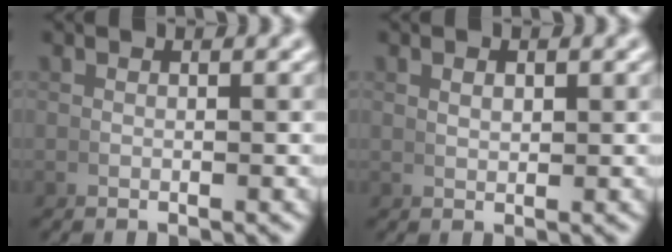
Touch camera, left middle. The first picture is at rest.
{"total": 0.9, "force": [0.6, 0.2, 0.6], "torque": [-0.007, -0.001, 0.016]}